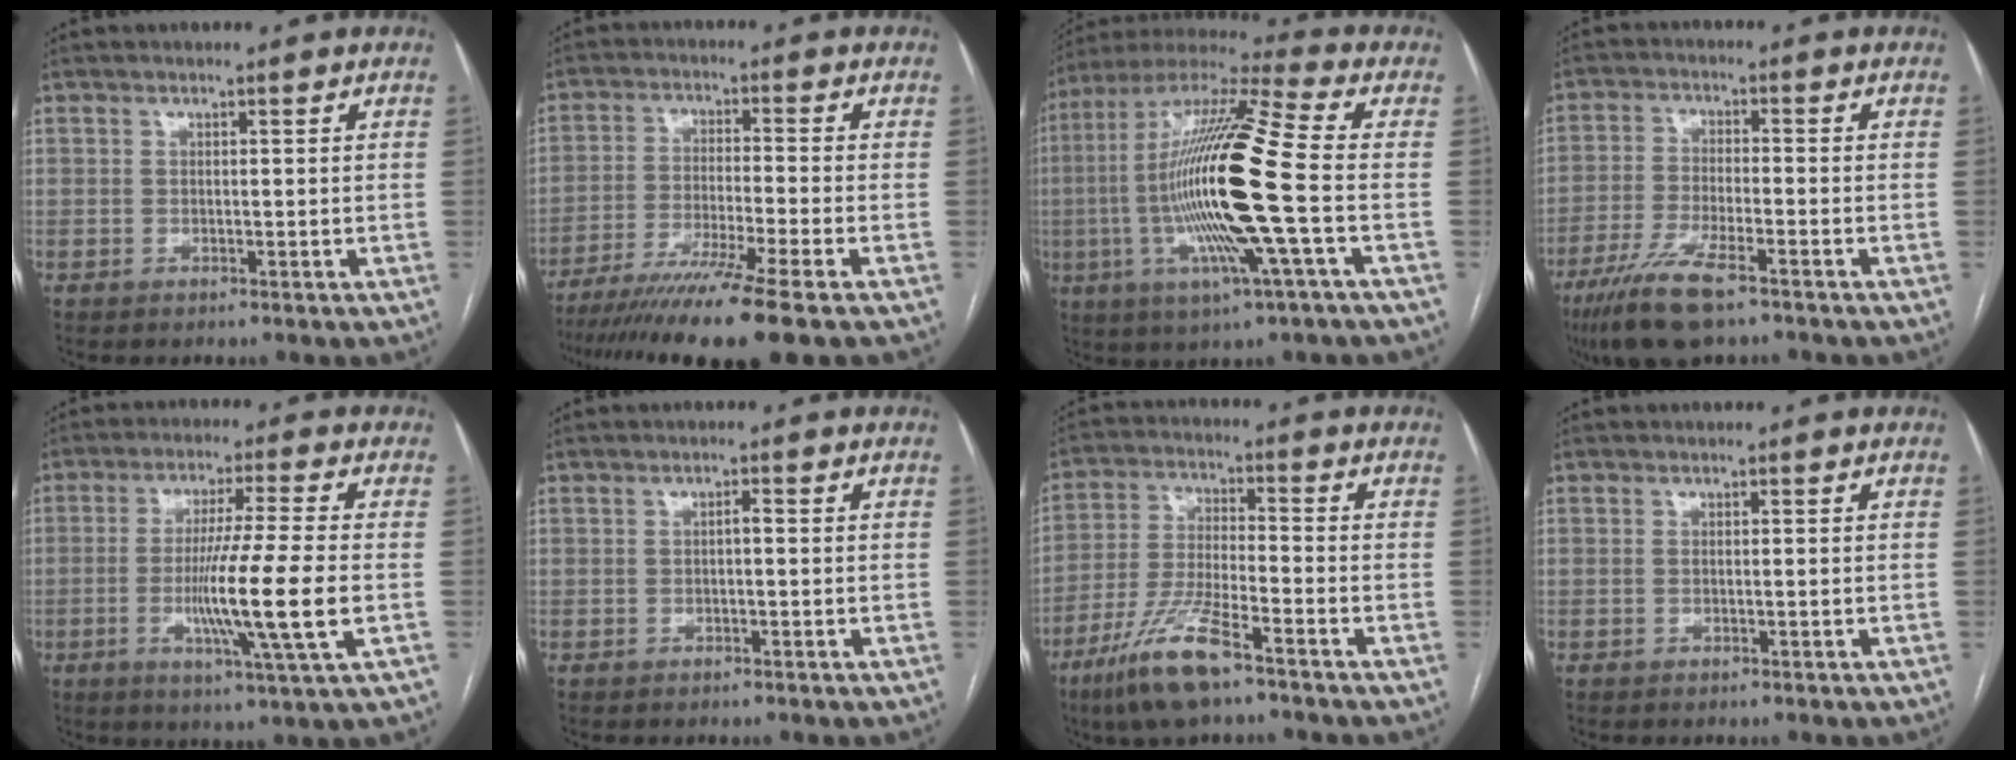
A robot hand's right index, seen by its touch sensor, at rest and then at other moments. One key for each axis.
{"total": 14.5, "fx": -11.0, "fy": -2.0, "fz": 9.2, "tx": -0.158, "ty": -0.049, "tz": -0.177}
{"total": 20.9, "fx": -3.1, "fy": 0.4, "fz": 20.7, "tx": -0.424, "ty": -0.008, "tz": -0.070}
{"total": 10.0, "fx": -6.7, "fy": 1.6, "fz": 7.2, "tx": -0.142, "ty": -0.024, "tz": -0.118}
{"total": 12.6, "fx": -2.5, "fy": -1.3, "fz": 12.2, "tx": -0.224, "ty": -0.022, "tz": -0.048}
{"total": 0.9, "fx": -0.1, "fy": 0.2, "fz": 0.8, "tx": -0.013, "ty": 0.003, "tz": -0.002}
{"total": 11.2, "fx": -7.3, "fy": 1.5, "fz": 8.4, "tx": -0.178, "ty": -0.025, "tz": -0.139}
{"total": 0.0}